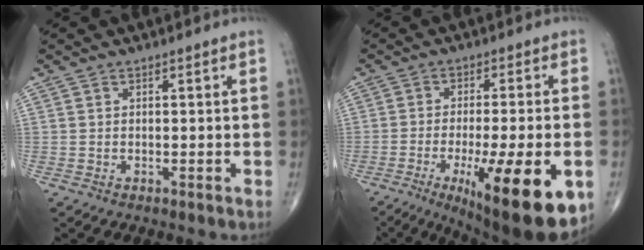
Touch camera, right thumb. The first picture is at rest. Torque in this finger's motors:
{"motor_torque": [2.03, 2.98, 0.54, -0.45, 0.48]}